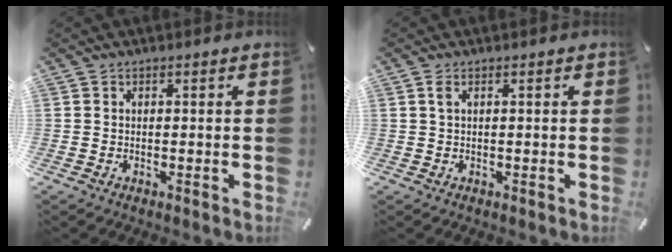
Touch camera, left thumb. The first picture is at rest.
{"total": 1.2, "force": [0.4, 0.3, 1.1], "torque": [-0.023, 0.002, 0.006]}